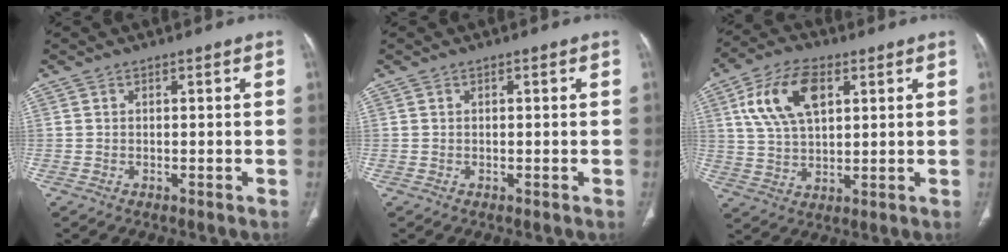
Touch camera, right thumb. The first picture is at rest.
{"total": 0.0}
{"total": 12.8, "force": [4.6, 7.0, 9.7], "torque": [-0.179, -0.002, 0.087]}